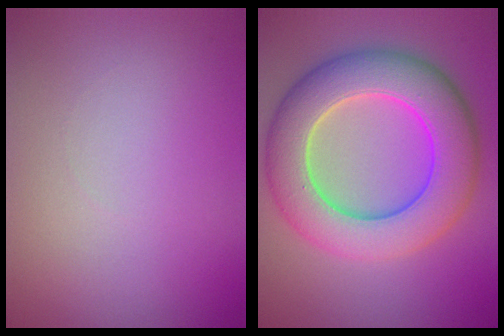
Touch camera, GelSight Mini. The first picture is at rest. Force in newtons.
{"total": 9.4, "press": 9.4, "slide": 0.1}